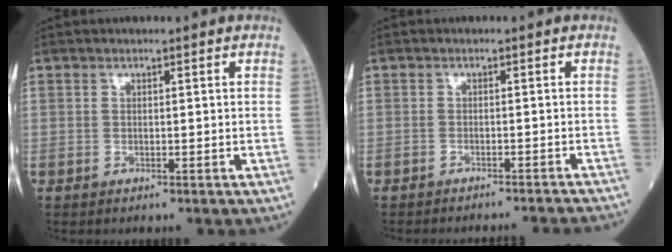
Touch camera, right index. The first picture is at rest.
{"total": 10.5, "force": [-10.1, 0.4, 2.7], "torque": [-0.019, -0.006, -0.107]}